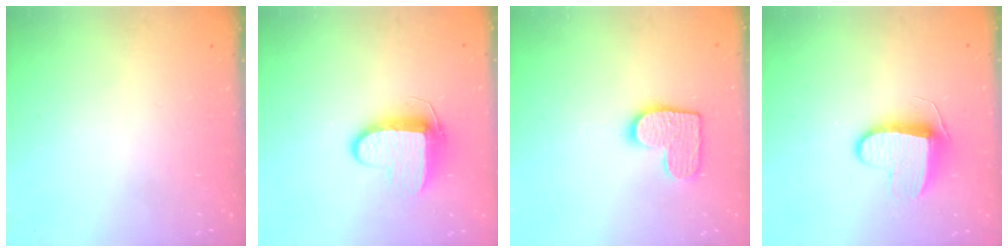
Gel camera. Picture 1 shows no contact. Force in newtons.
{"total": 9.0, "press": 9.0, "slide": 0.5}
{"total": 10.9, "press": 10.9, "slide": 0.6}
{"total": 9.0, "press": 9.0, "slide": 0.6}